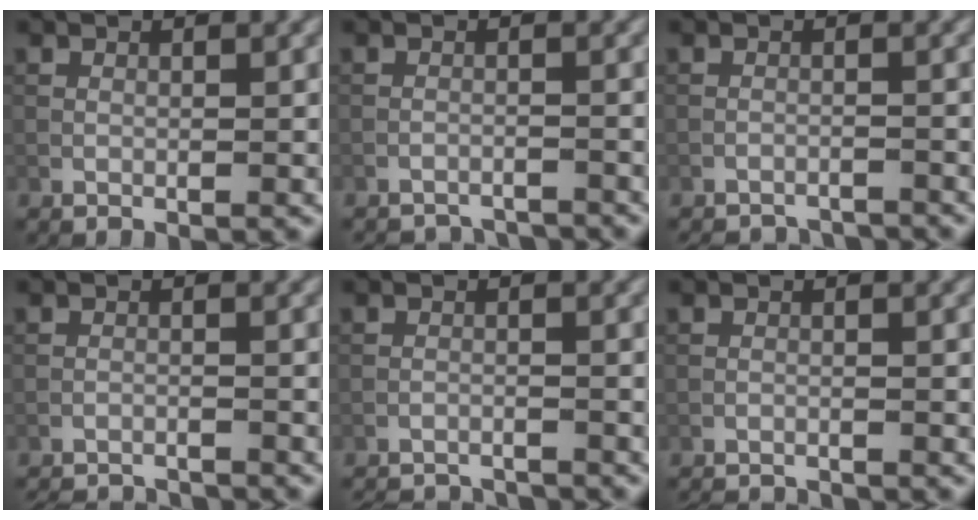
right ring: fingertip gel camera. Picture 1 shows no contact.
{"total": 5.8, "force": [-5.8, 0.8, 0.6], "torque": [-0.006, -0.005, -0.081]}
{"total": 6.4, "force": [-6.3, 1.0, 0.8], "torque": [-0.008, -0.005, -0.086]}
{"total": 6.9, "force": [-6.7, 1.0, 1.1], "torque": [-0.013, -0.007, -0.095]}
{"total": 7.0, "force": [-6.8, 1.1, 0.9], "torque": [-0.010, -0.006, -0.096]}
{"total": 4.0, "force": [-3.9, 0.5, 0.7], "torque": [-0.013, -0.011, -0.059]}